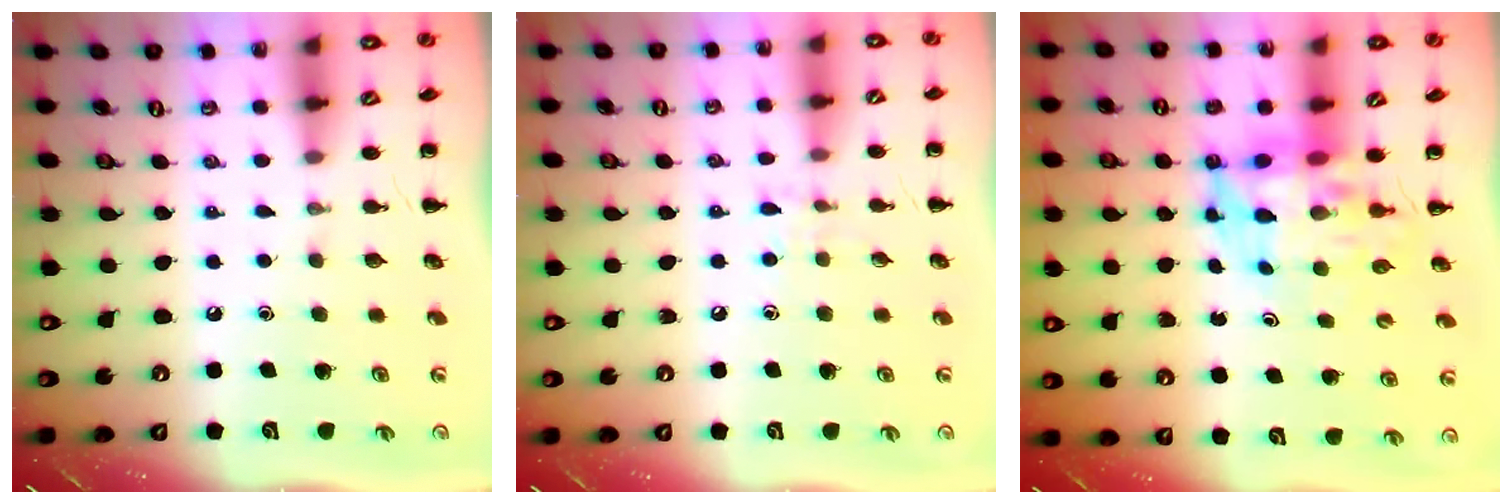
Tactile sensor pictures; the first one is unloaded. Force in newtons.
{"total": 6.0, "press": 5.7, "slide": 2.1}
{"total": 7.4, "press": 7.0, "slide": 2.4}